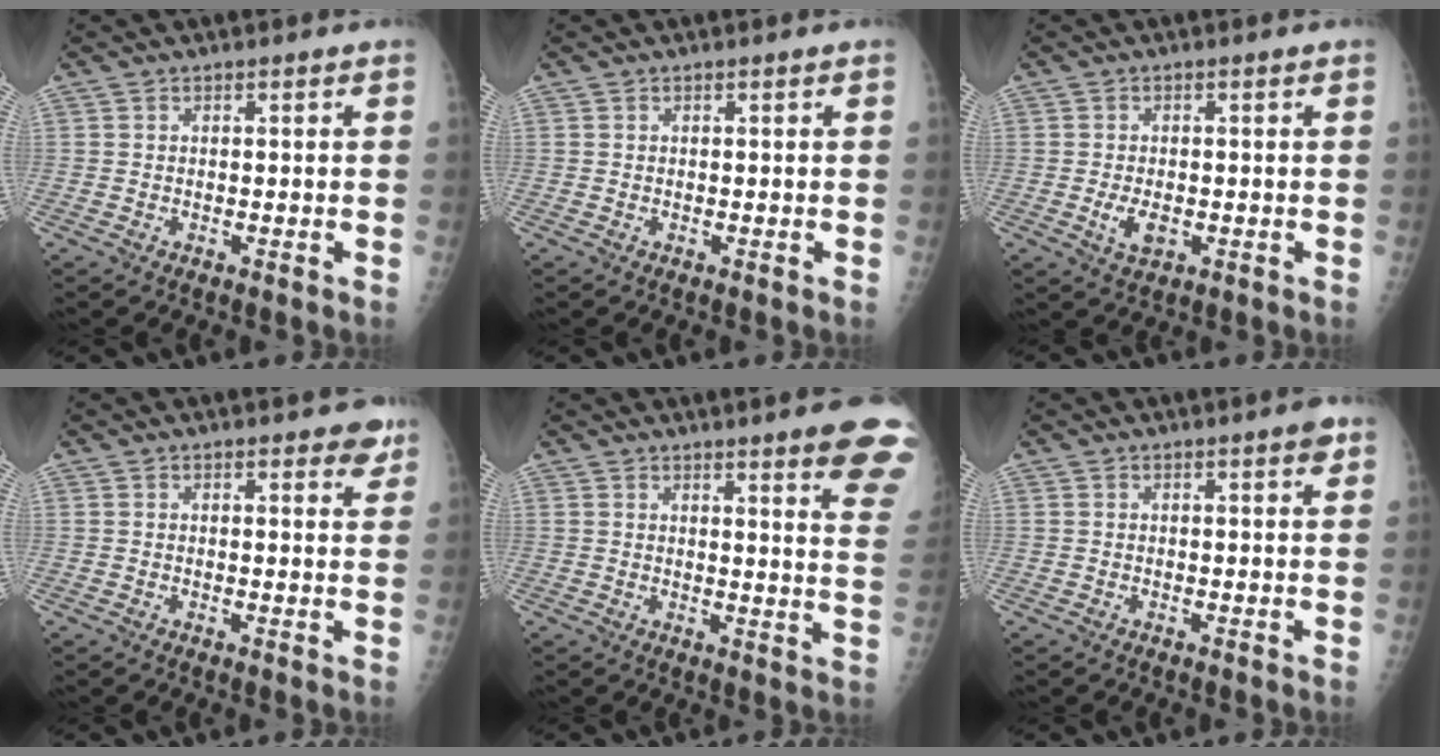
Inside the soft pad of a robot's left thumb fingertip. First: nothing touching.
{"total": 0.0}
{"total": 3.7, "force": [-0.8, 2.1, 2.9], "torque": [-0.055, -0.003, -0.009]}
{"total": 3.8, "force": [2.6, 1.5, 2.3], "torque": [-0.008, -0.012, 0.028]}
{"total": 14.4, "force": [10.7, 2.0, 9.5], "torque": [-0.086, -0.068, 0.113]}
{"total": 2.1, "force": [1.2, 0.4, 1.6], "torque": [-0.020, -0.003, 0.013]}